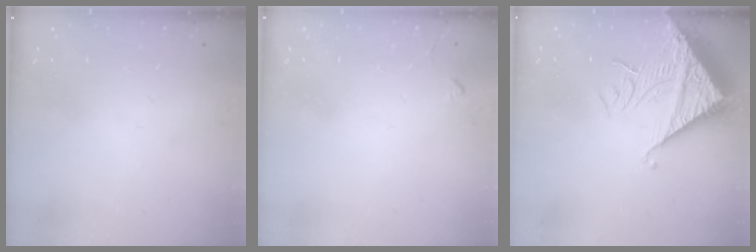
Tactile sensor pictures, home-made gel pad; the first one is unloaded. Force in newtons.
{"total": 3.5, "press": 3.5, "slide": 0.5}
{"total": 16.2, "press": 16.1, "slide": 2.1}